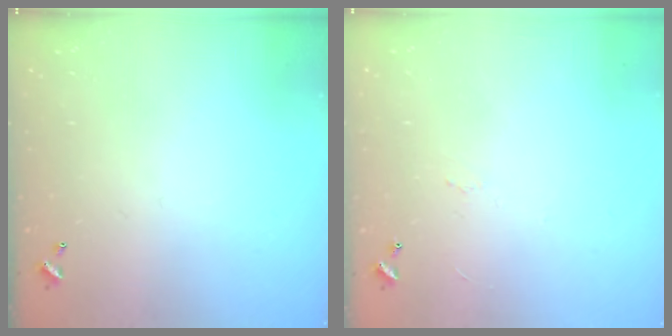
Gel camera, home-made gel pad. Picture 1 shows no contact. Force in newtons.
{"total": 2.3, "press": 2.2, "slide": 0.6}